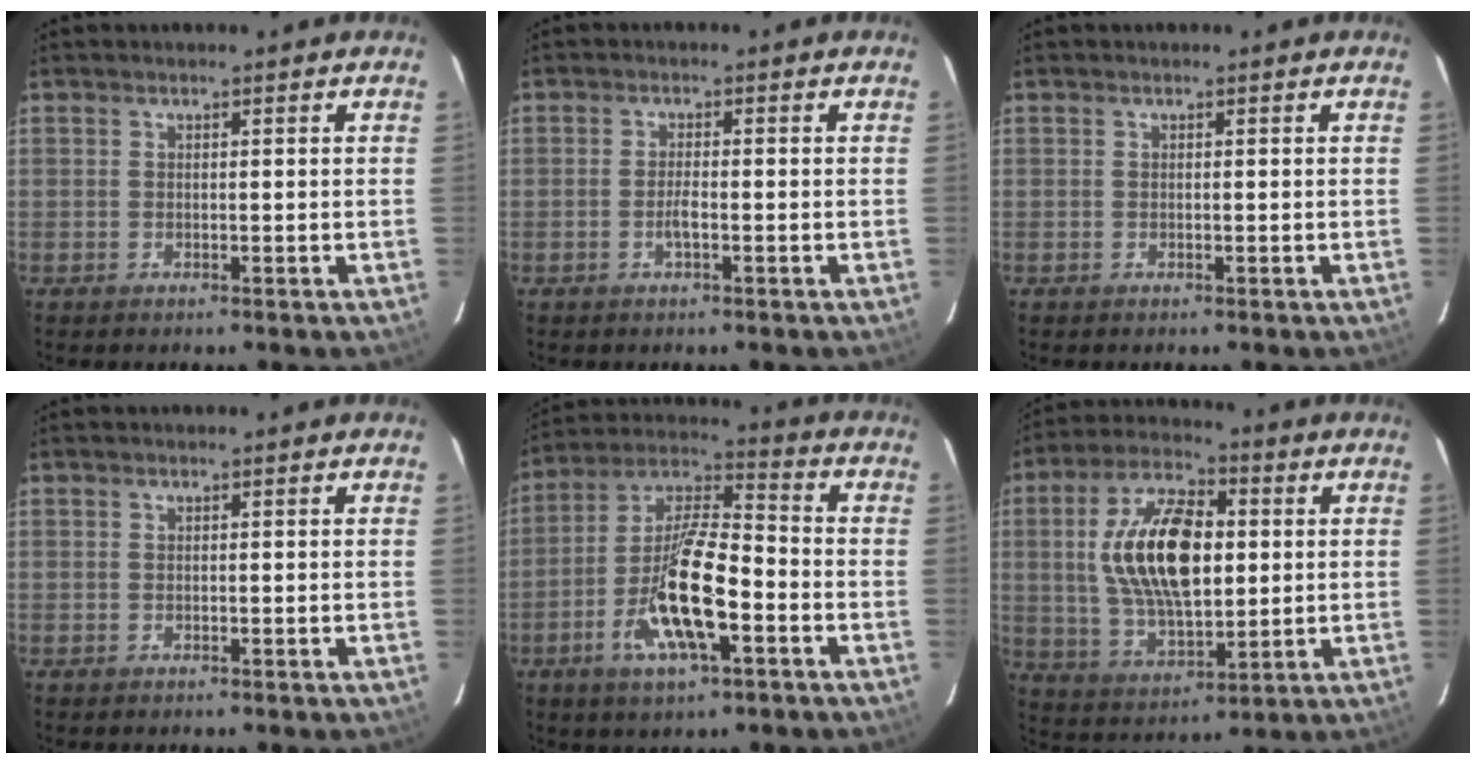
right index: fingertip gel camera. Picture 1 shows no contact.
{"total": 2.3, "force": [-0.9, 0.6, 2.1], "torque": [-0.041, 0.000, -0.016]}
{"total": 0.0}
{"total": 0.0}
{"total": 16.1, "force": [-5.7, 4.7, 14.3], "torque": [-0.289, -0.006, -0.111]}
{"total": 18.5, "force": [2.3, 9.1, 15.9], "torque": [-0.301, 0.016, 0.049]}